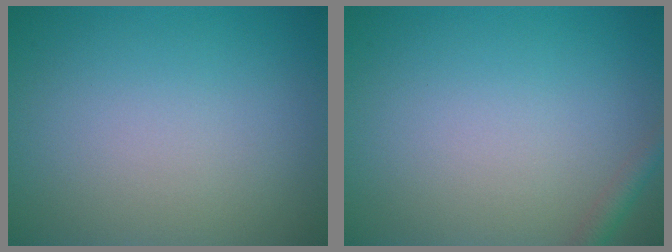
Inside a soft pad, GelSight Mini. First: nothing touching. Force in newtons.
{"total": 1.4, "press": 1.3, "slide": 0.1}